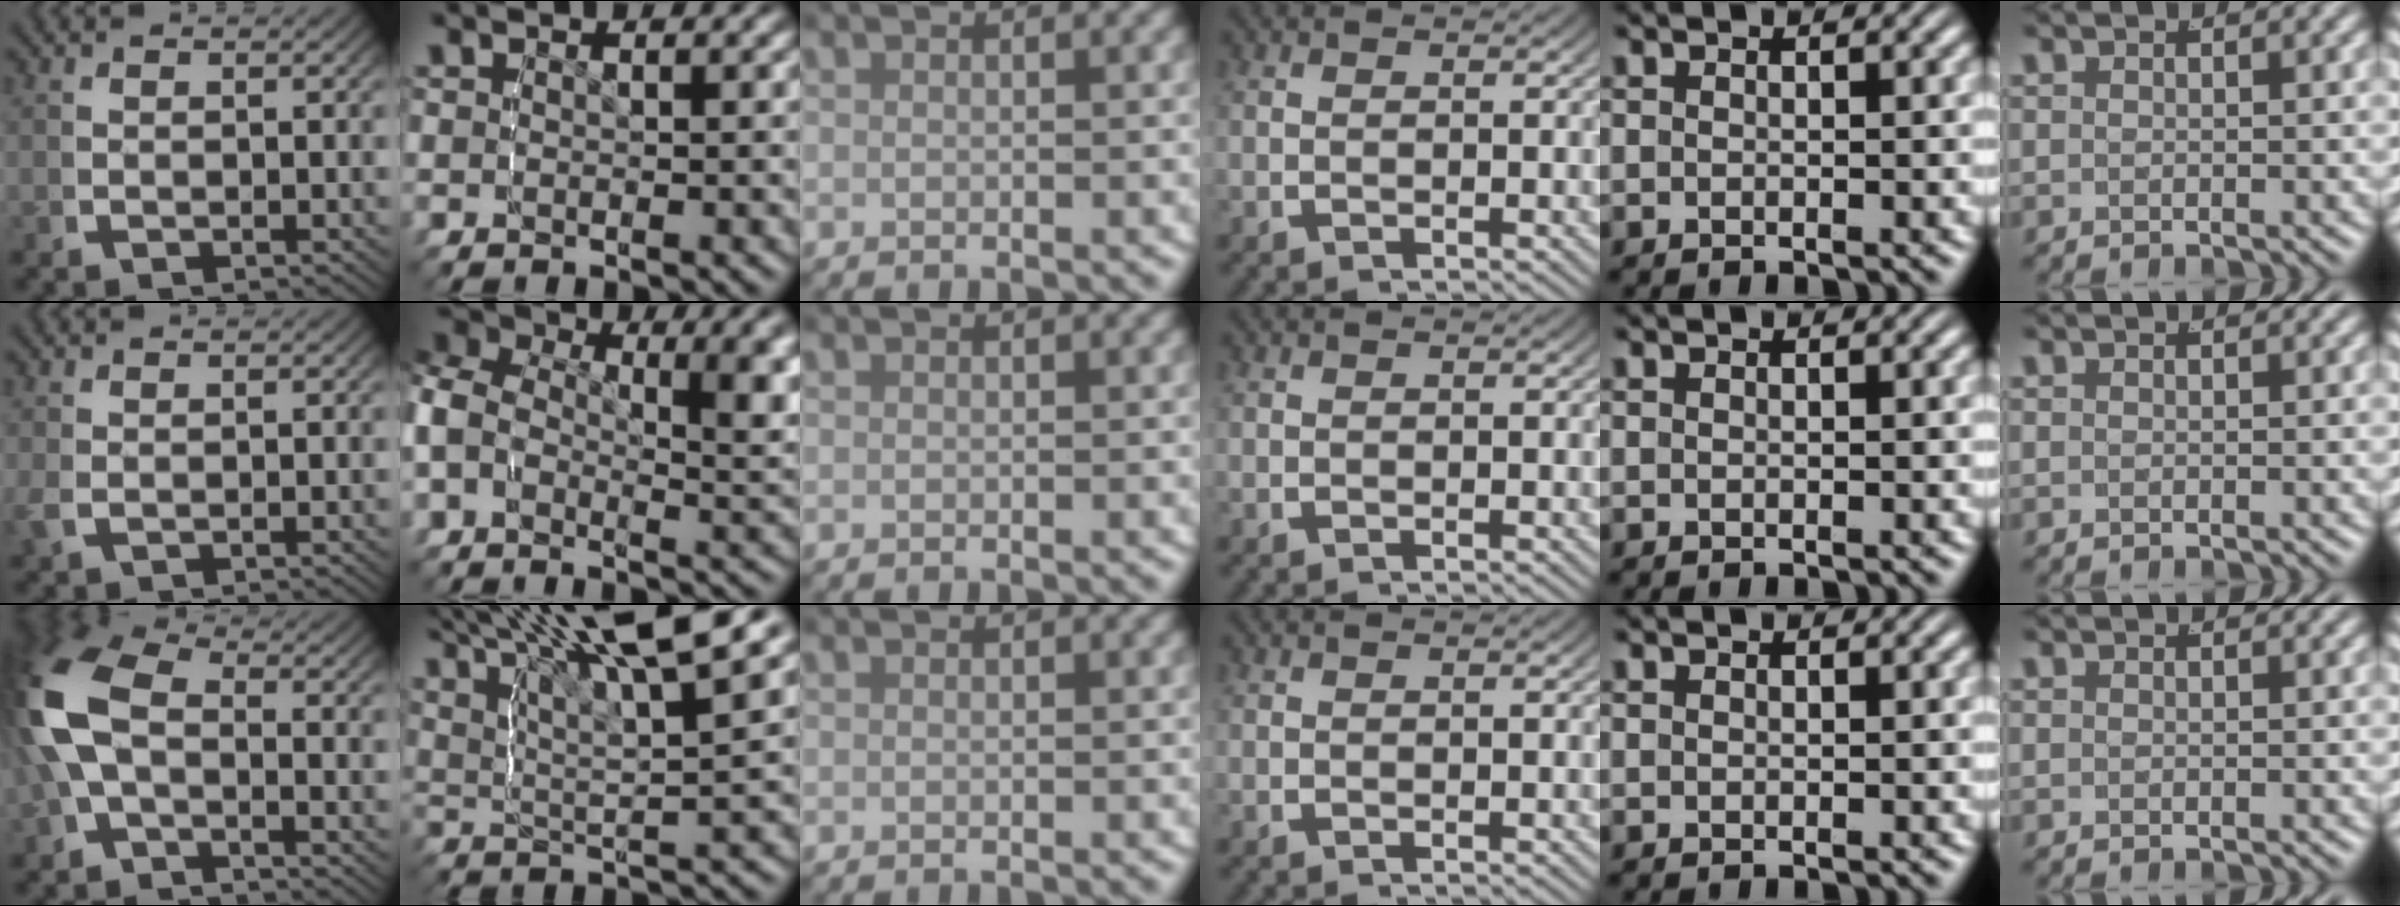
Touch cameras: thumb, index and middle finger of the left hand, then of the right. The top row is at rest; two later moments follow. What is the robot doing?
{"motion": "lift_and_place", "object": "markers"}